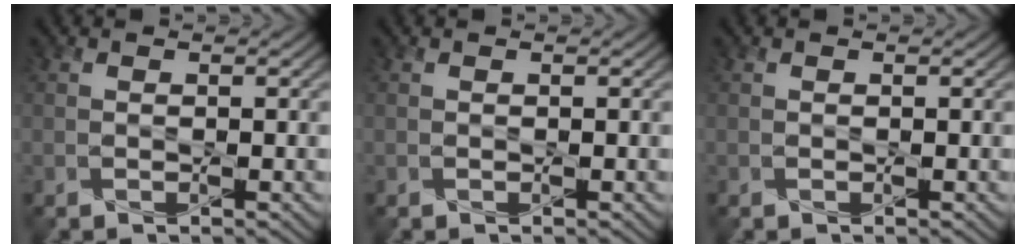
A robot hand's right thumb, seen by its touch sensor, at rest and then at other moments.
{"total": 0.0}
{"total": 0.0}